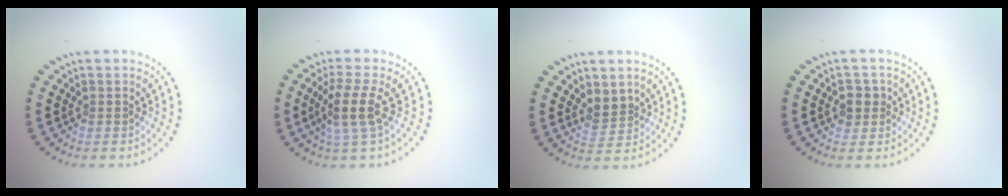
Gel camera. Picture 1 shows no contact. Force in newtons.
{"total": 3.3, "press": 2.5, "slide": 2.2}
{"total": 1.9, "press": 1.6, "slide": 1.0}
{"total": 1.8, "press": 1.7, "slide": 0.6}